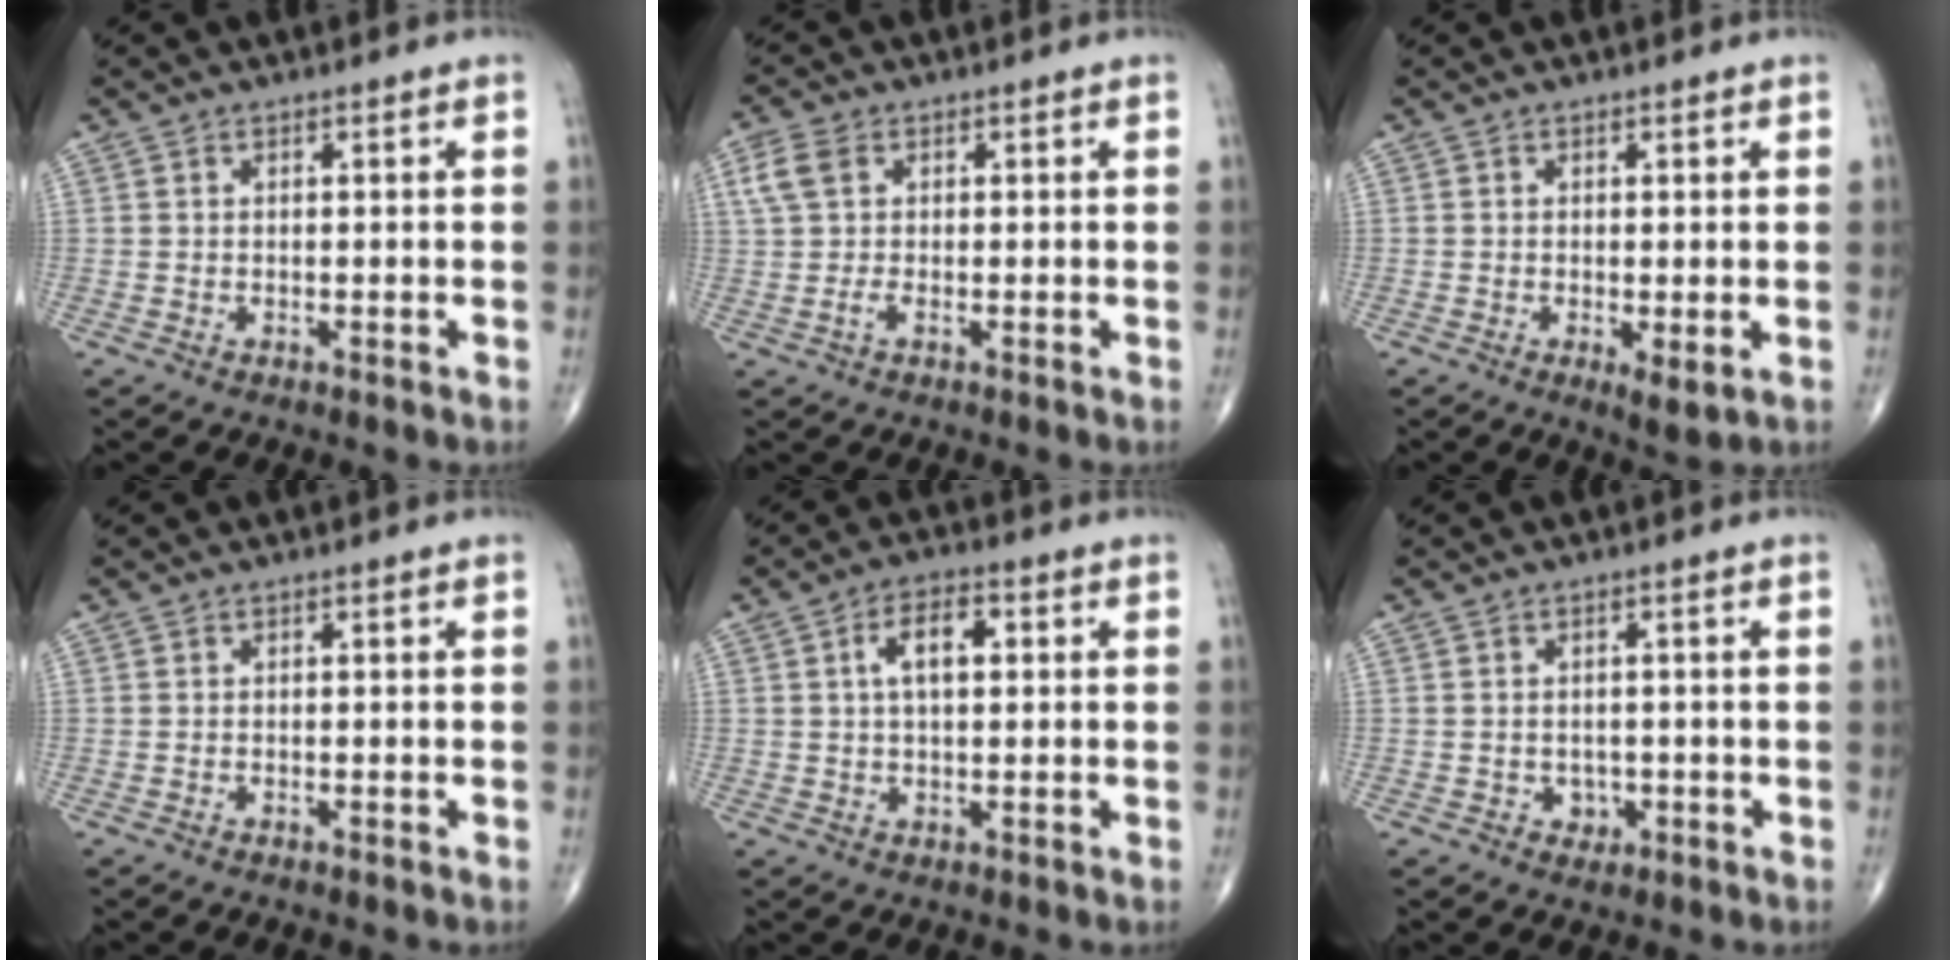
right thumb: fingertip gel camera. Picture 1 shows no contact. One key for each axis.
{"total": 4.6, "fx": 0.9, "fy": 3.0, "fz": 3.3, "tx": -0.080, "ty": 0.012, "tz": 0.014}
{"total": 3.2, "fx": -0.7, "fy": 1.0, "fz": 2.9, "tx": -0.045, "ty": -0.011, "tz": -0.012}
{"total": 0.0}
{"total": 6.2, "fx": 1.3, "fy": 3.2, "fz": 5.1, "tx": -0.085, "ty": 0.014, "tz": 0.018}
{"total": 2.2, "fx": -0.7, "fy": 1.8, "fz": 0.9, "tx": 0.002, "ty": 0.004, "tz": -0.007}